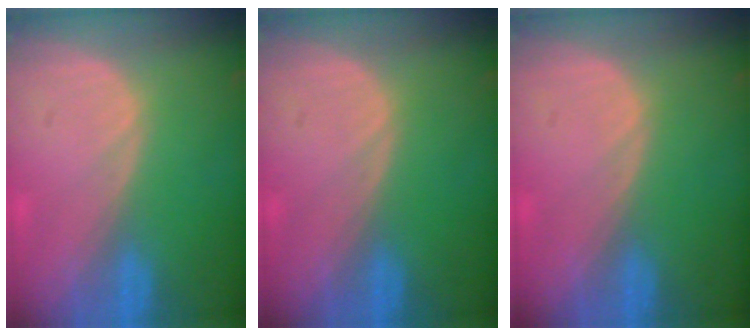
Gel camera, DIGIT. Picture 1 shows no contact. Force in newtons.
{"total": 0.0}
{"total": 0.6, "press": 0.0, "slide": 0.6}